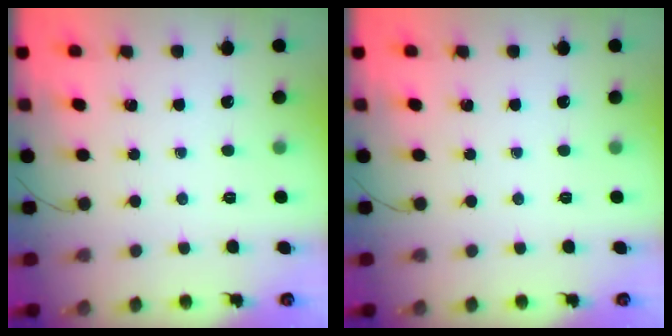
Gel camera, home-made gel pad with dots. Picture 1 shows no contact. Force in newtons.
{"total": 0.0}